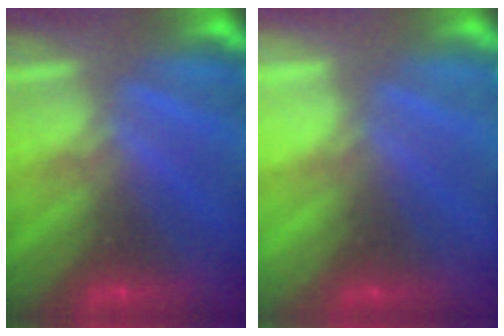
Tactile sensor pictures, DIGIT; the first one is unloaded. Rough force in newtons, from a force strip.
{"total": 2.2}